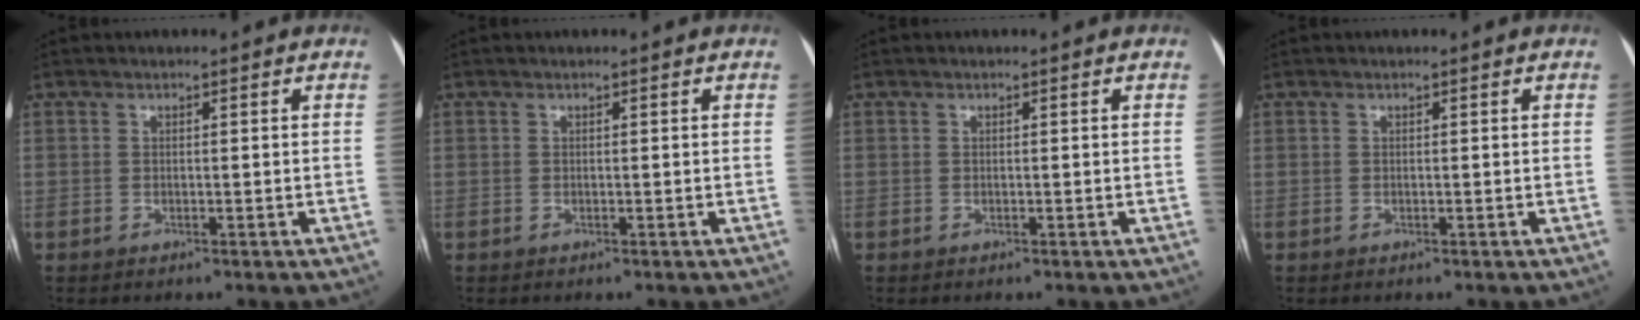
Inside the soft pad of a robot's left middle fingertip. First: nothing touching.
{"total": 0.0}
{"total": 0.0}
{"total": 0.0}